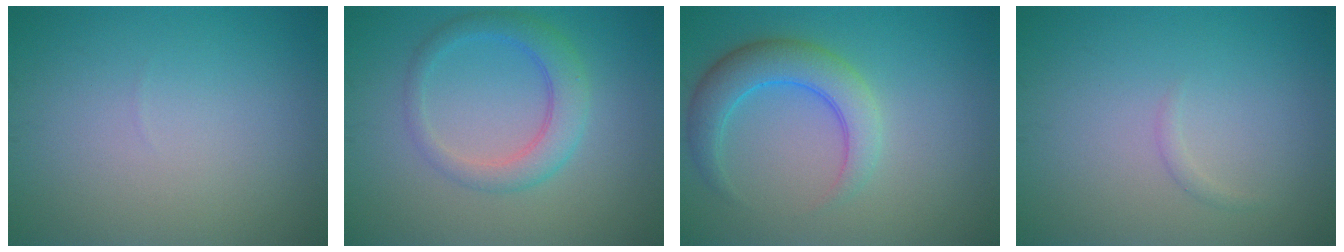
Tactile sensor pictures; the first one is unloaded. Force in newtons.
{"total": 3.6, "press": 3.6, "slide": 0.1}
{"total": 4.7, "press": 4.7, "slide": 0.2}
{"total": 0.6, "press": 0.6, "slide": 0.1}